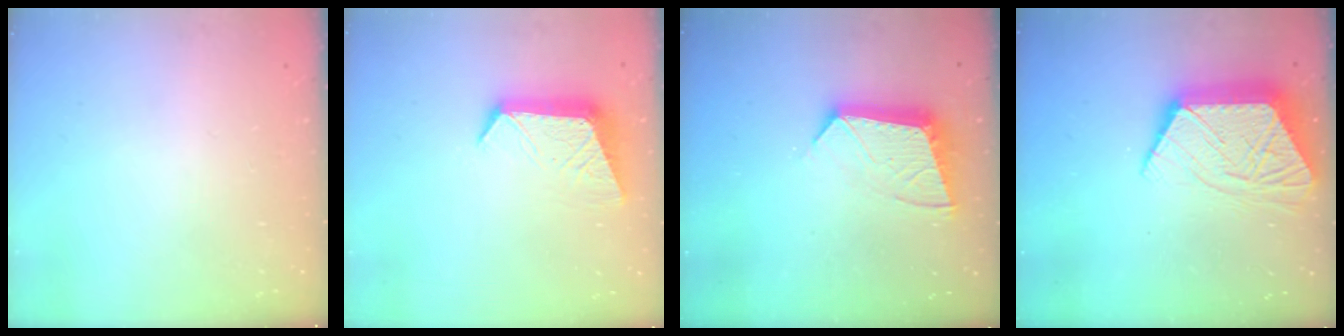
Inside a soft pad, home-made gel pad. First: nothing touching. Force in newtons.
{"total": 10.4, "press": 10.3, "slide": 1.1}
{"total": 12.1, "press": 12.1, "slide": 1.0}
{"total": 15.3, "press": 15.3, "slide": 1.3}